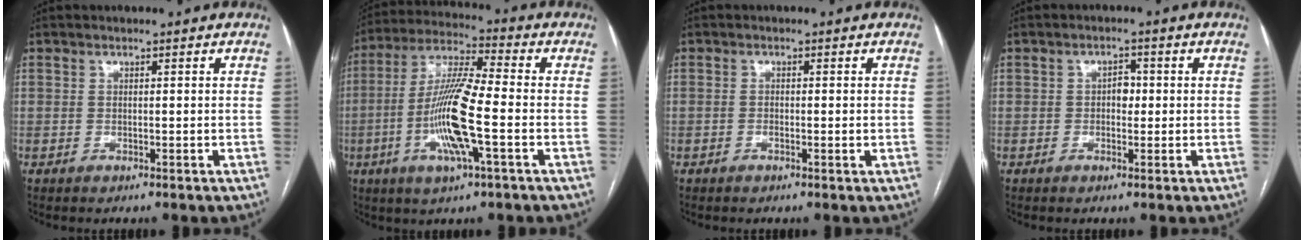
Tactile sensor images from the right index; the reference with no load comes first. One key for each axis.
{"total": 13.5, "fx": -3.4, "fy": 1.1, "fz": 13.1, "tx": -0.263, "ty": -0.005, "tz": -0.068}
{"total": 1.6, "fx": -0.3, "fy": 0.4, "fz": 1.5, "tx": -0.026, "ty": -0.001, "tz": -0.004}
{"total": 2.0, "fx": 0.0, "fy": 1.3, "fz": 1.5, "tx": -0.022, "ty": 0.007, "tz": 0.000}